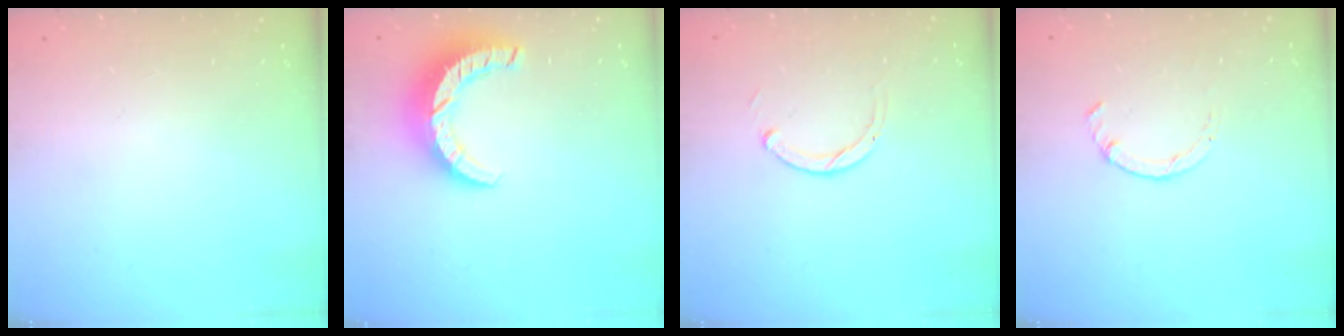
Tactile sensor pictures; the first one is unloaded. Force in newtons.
{"total": 12.8, "press": 12.8, "slide": 0.7}
{"total": 2.3, "press": 2.3, "slide": 0.3}
{"total": 2.2, "press": 2.1, "slide": 0.4}